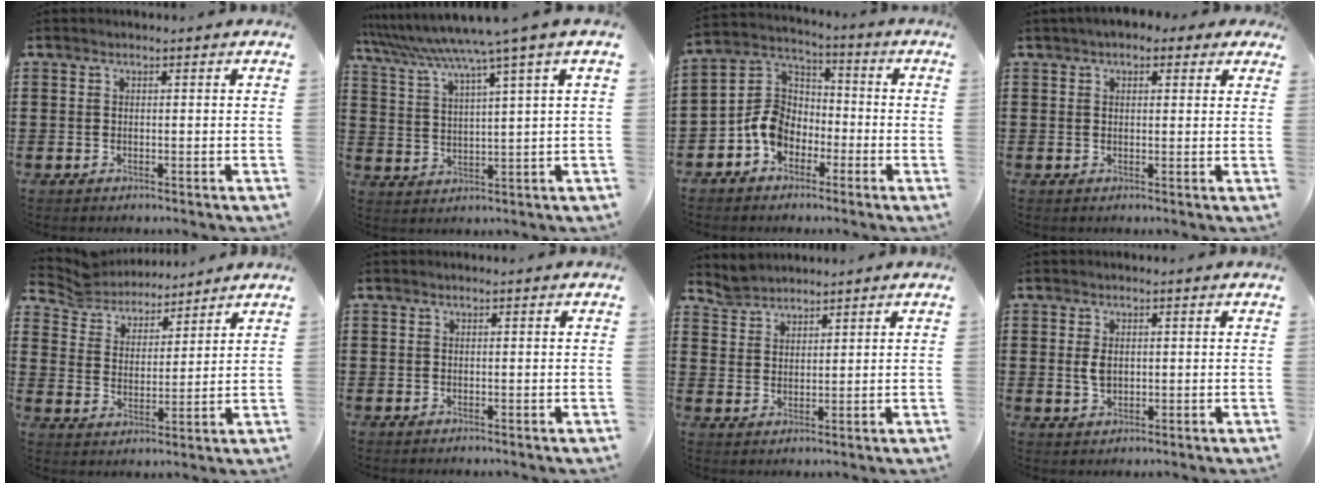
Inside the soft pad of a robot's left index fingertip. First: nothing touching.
{"total": 5.6, "force": [4.2, -0.9, 3.6], "torque": [-0.087, -0.034, 0.065]}
{"total": 8.2, "force": [-4.0, 6.4, 3.4], "torque": [-0.108, 0.016, -0.086]}
{"total": 2.3, "force": [1.3, 1.8, 0.8], "torque": [-0.016, 0.008, 0.020]}
{"total": 5.9, "force": [5.7, 1.7, 0.2], "torque": [-0.037, -0.032, 0.100]}
{"total": 0.0}
{"total": 3.5, "force": [3.3, 1.1, -0.3], "torque": [-0.006, -0.003, 0.066]}
{"total": 2.8, "force": [0.2, 1.8, 2.1], "torque": [-0.060, 0.000, -0.001]}